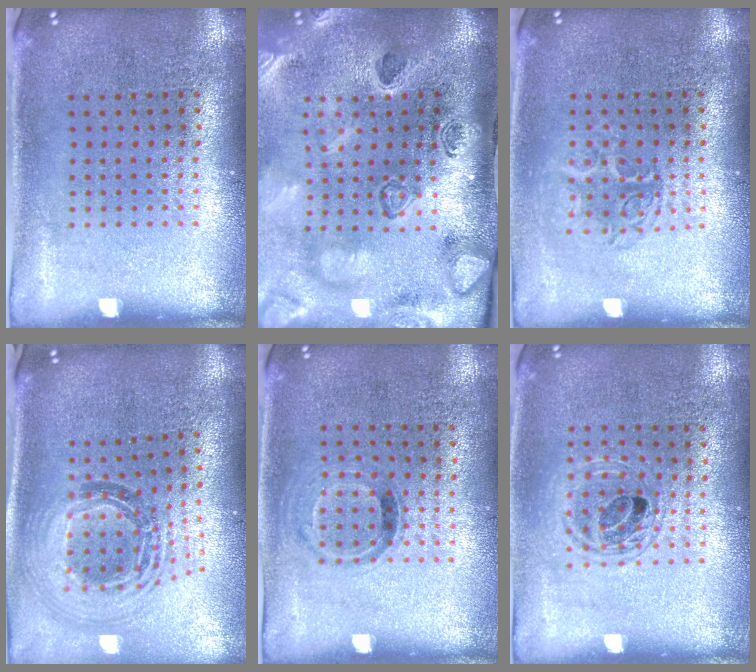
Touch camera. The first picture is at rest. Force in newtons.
{"total": 4.5, "press": 3.2, "slide": 3.1}
{"total": 1.4, "press": 1.1, "slide": 0.8}
{"total": 1.4, "press": 1.2, "slide": 0.7}
{"total": 0.9, "press": 0.7, "slide": 0.6}
{"total": 1.2, "press": 1.1, "slide": 0.5}